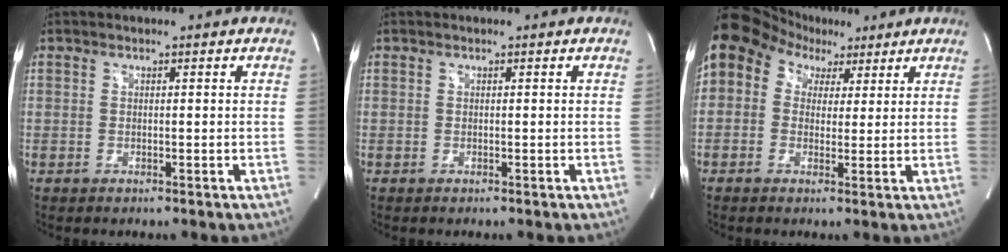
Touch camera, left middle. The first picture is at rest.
{"total": 0.0}
{"total": 9.5, "force": [4.5, 7.4, 4.0], "torque": [-0.070, 0.065, 0.080]}